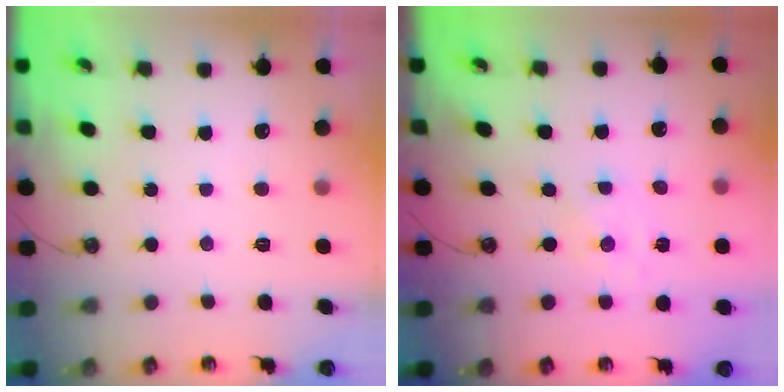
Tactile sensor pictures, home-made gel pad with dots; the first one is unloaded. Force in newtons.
{"total": 0.0}